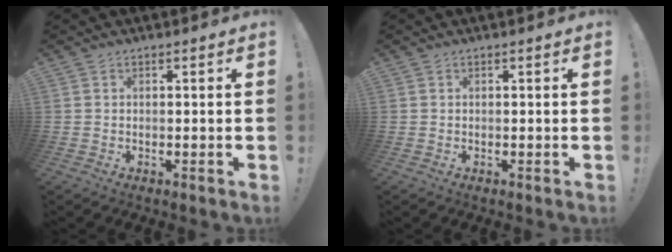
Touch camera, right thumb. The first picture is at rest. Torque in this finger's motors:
{"motor_torque": [-0.08, -0.02, 0.12, -0.08, 0.01]}